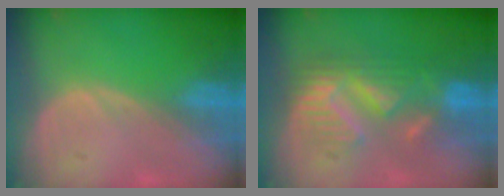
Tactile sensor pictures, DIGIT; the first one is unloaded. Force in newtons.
{"total": 8.8, "press": 8.7, "slide": 1.5}